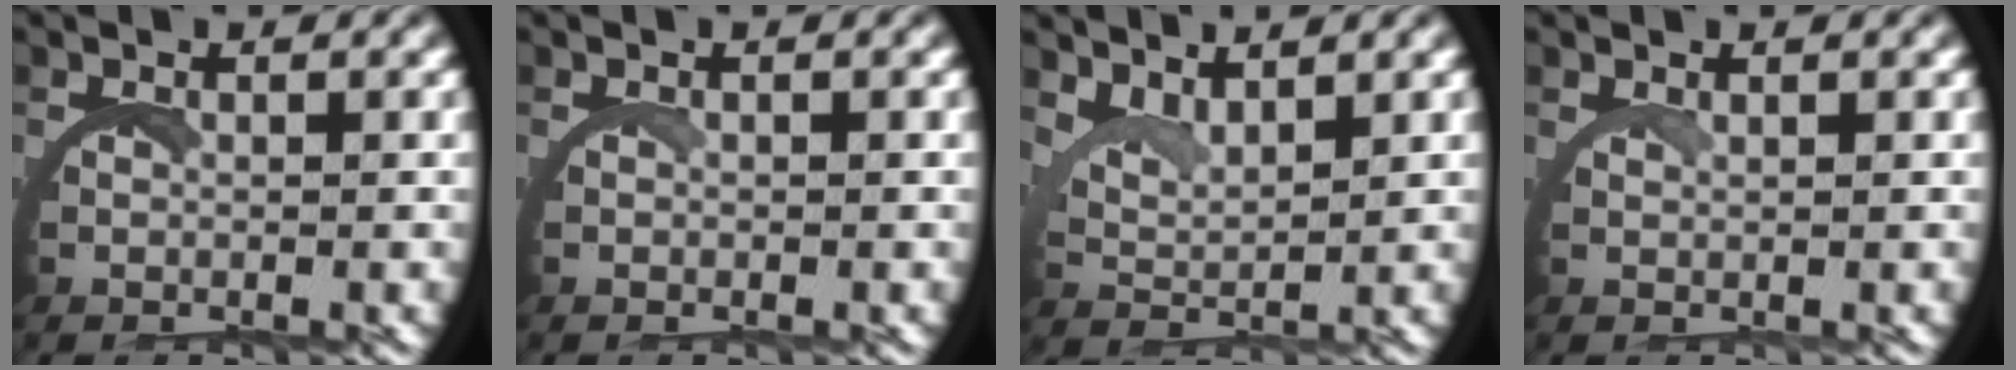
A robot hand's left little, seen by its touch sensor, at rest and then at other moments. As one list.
[{"total": 0.0}, {"total": 3.1, "force": [2.8, 0.7, 1.1], "torque": [-0.038, -0.006, 0.048]}, {"total": 1.2, "force": [0.9, -0.8, -0.1], "torque": [-0.001, 0.003, 0.016]}]